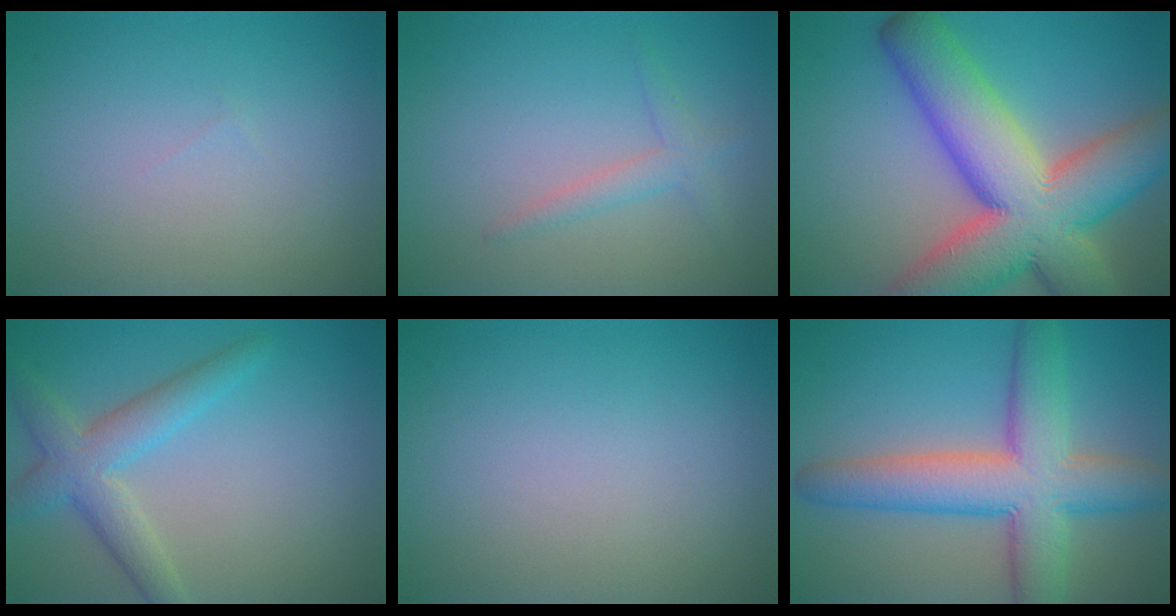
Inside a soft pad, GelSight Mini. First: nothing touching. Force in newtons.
{"total": 1.6, "press": 1.6, "slide": 0.0}
{"total": 14.8, "press": 14.8, "slide": 0.9}
{"total": 4.1, "press": 4.1, "slide": 0.2}
{"total": 0.0}
{"total": 8.8, "press": 8.8, "slide": 0.3}